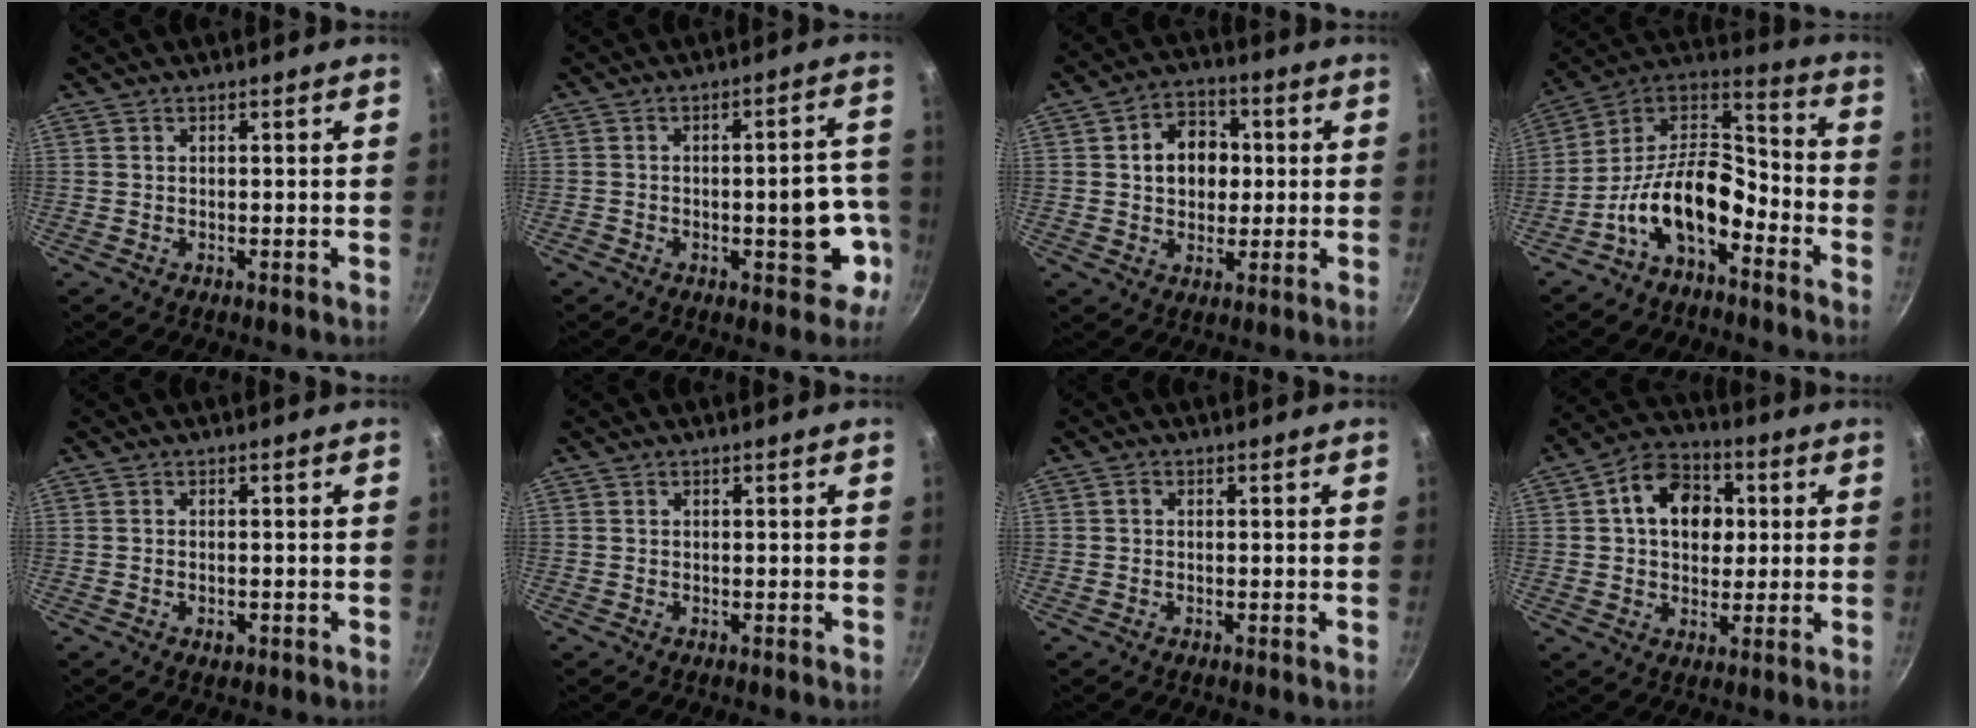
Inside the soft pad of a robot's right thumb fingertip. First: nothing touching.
{"total": 9.8, "force": [-3.2, 4.7, 8.0], "torque": [-0.059, 0.039, -0.039]}
{"total": 9.6, "force": [1.2, 7.5, 5.9], "torque": [-0.054, 0.009, 0.010]}
{"total": 15.7, "force": [-7.2, 8.4, 11.2], "torque": [-0.184, 0.083, -0.148]}
{"total": 1.6, "force": [-0.7, 0.9, 1.1], "torque": [-0.018, 0.001, -0.011]}
{"total": 0.0}
{"total": 0.8, "force": [0.0, 0.7, 0.5], "torque": [-0.008, 0.006, -0.001]}
{"total": 12.6, "force": [2.4, 9.4, 8.1], "torque": [-0.090, 0.011, 0.023]}